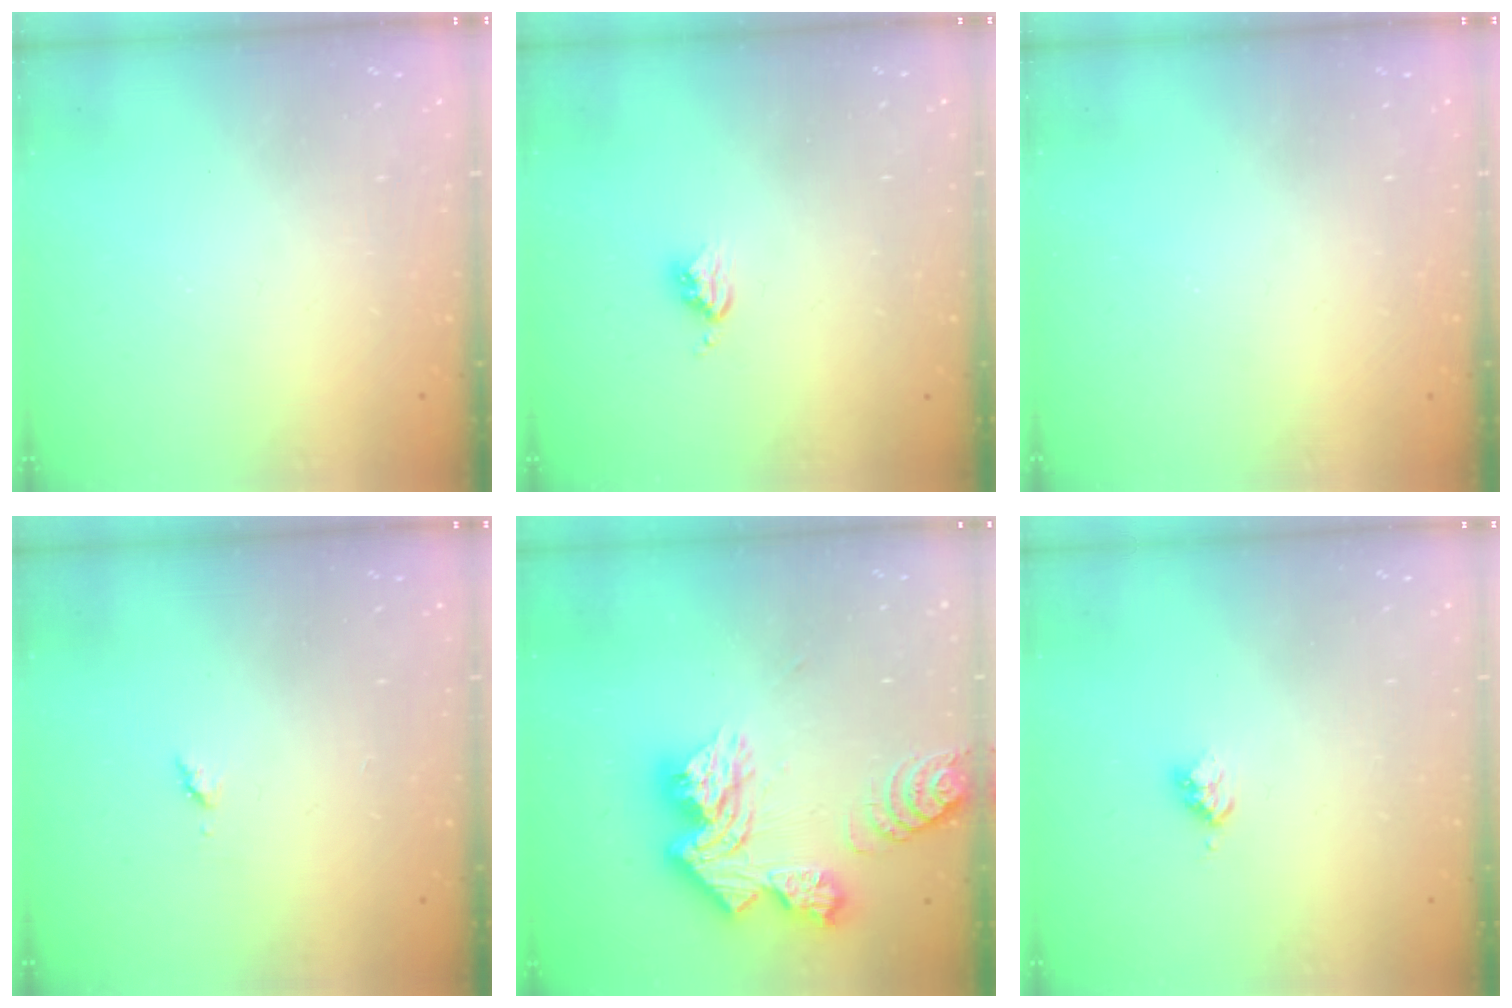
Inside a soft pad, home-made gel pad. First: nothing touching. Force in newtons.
{"total": 3.8, "press": 3.8, "slide": 0.5}
{"total": 0.0}
{"total": 3.5, "press": 3.4, "slide": 0.5}
{"total": 20.1, "press": 20.0, "slide": 1.8}
{"total": 3.0, "press": 2.9, "slide": 0.4}